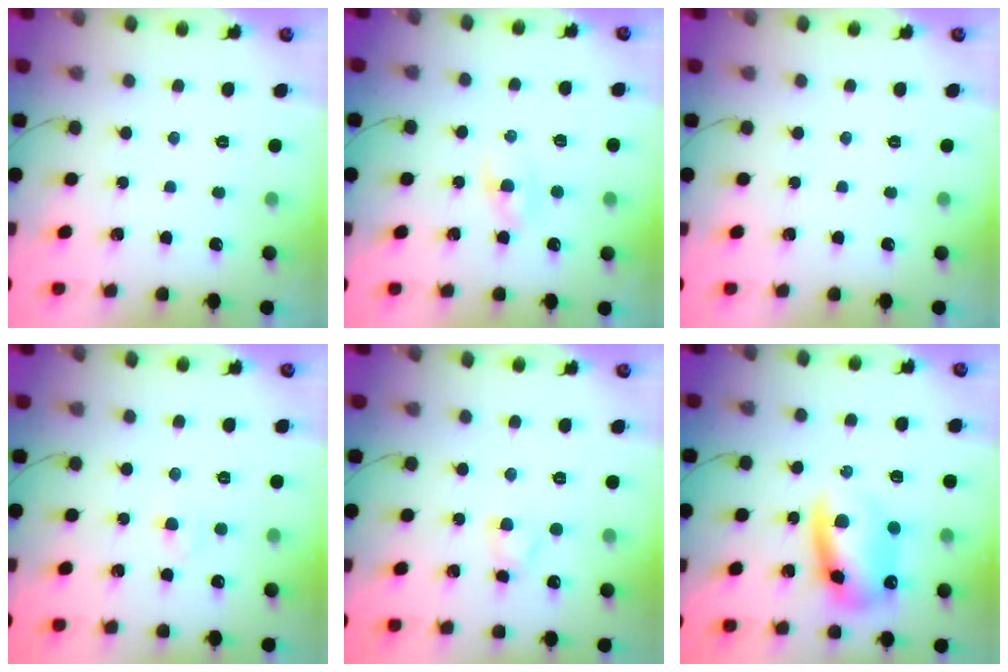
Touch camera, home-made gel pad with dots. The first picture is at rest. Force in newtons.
{"total": 2.7, "press": 2.5, "slide": 0.9}
{"total": 0.0}
{"total": 2.8, "press": 2.6, "slide": 0.9}
{"total": 3.3, "press": 3.0, "slide": 1.3}
{"total": 11.9, "press": 11.7, "slide": 2.3}